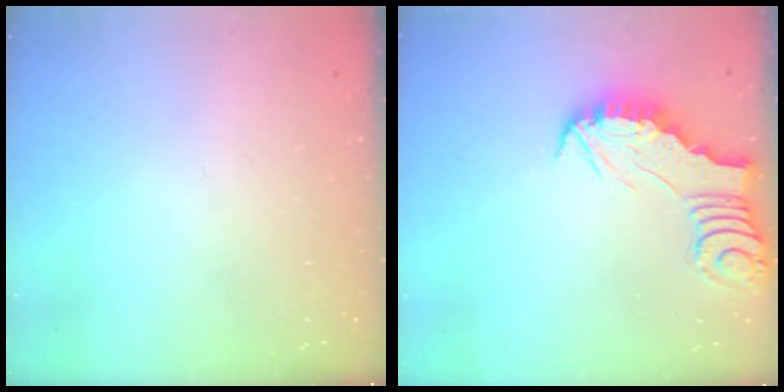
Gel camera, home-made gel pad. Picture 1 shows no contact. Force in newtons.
{"total": 2.5, "press": 2.5, "slide": 0.2}